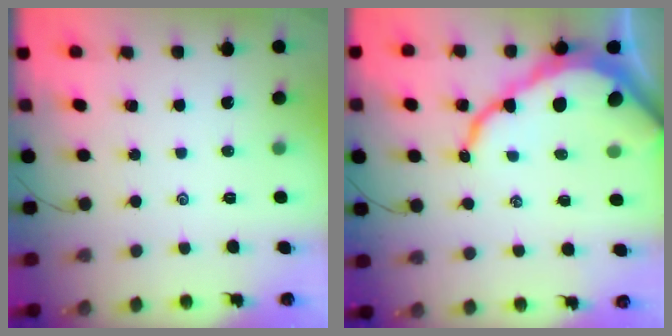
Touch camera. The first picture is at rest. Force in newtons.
{"total": 14.8, "press": 14.7, "slide": 1.4}